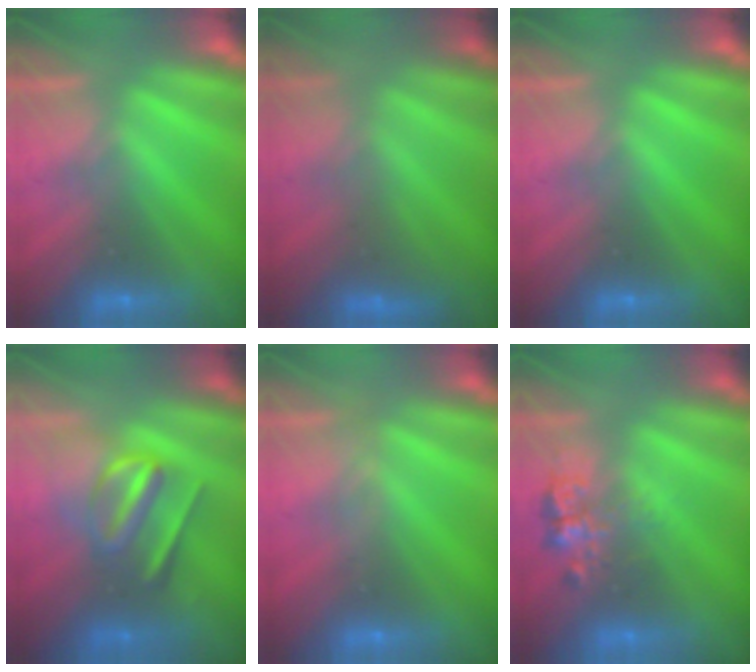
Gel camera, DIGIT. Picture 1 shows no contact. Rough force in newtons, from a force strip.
{"total": 3.0}
{"total": 0.0}
{"total": 2.9}
{"total": 3.4}
{"total": 2.4}